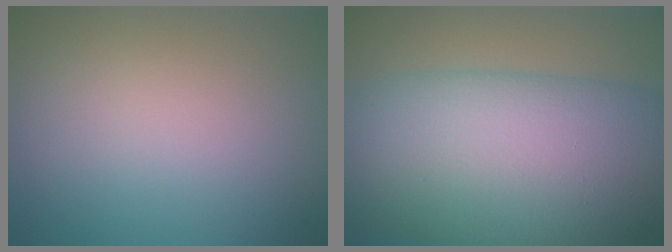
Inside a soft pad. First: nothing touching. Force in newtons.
{"total": 14.9, "press": 14.9, "slide": 0.0}